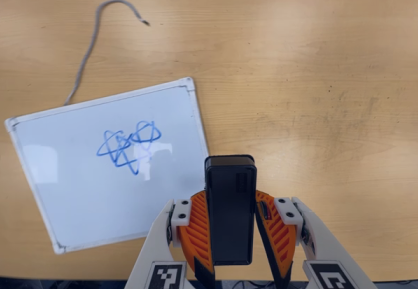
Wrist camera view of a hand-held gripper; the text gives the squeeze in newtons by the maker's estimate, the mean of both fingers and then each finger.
{"total": 5.8, "left": 5.5, "right": 6.0}